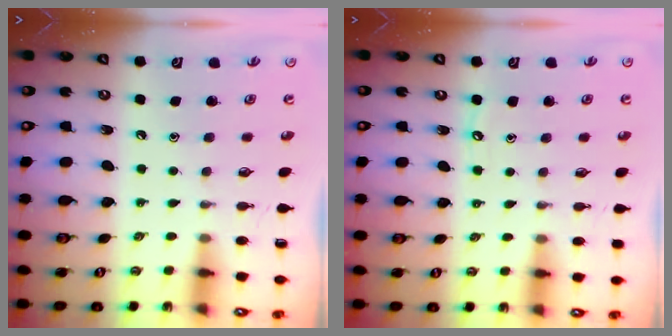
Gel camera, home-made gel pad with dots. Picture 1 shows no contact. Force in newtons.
{"total": 2.6, "press": 2.6, "slide": 0.4}